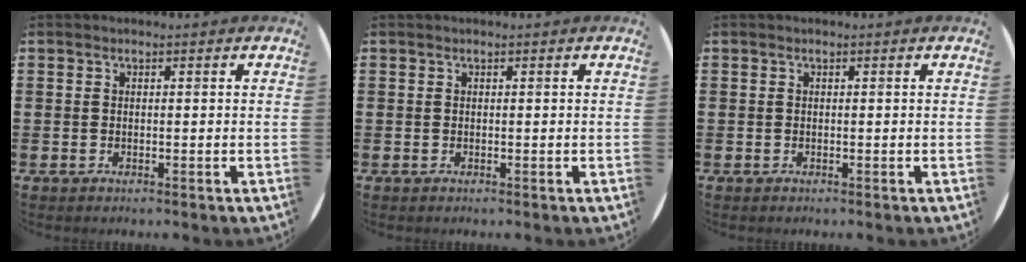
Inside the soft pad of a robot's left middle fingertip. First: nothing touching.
{"total": 0.0}
{"total": 0.0}